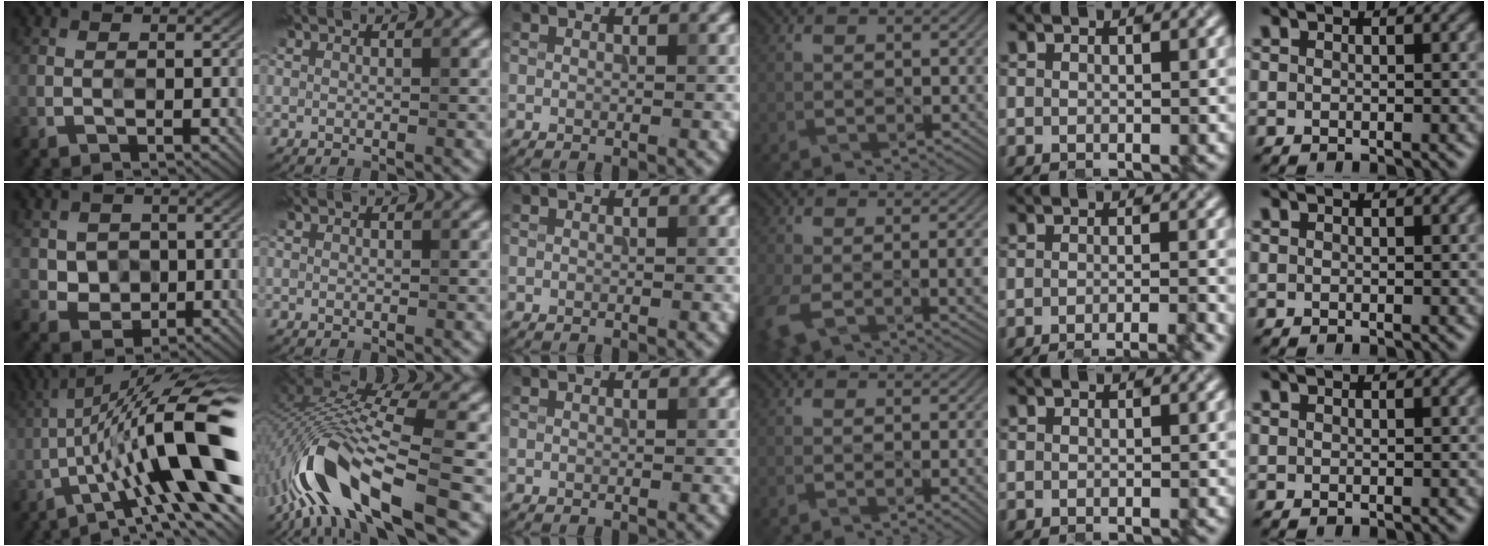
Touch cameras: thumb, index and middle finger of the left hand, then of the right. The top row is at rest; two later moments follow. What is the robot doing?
{"motion": "close", "object": "glasses case"}